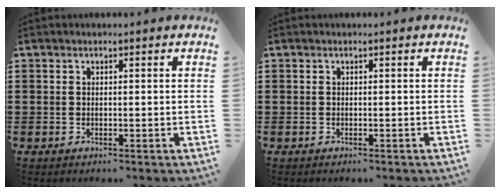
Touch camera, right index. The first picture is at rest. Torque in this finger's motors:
{"motor_torque": [0.05, 0.11, 0.00, -0.01]}